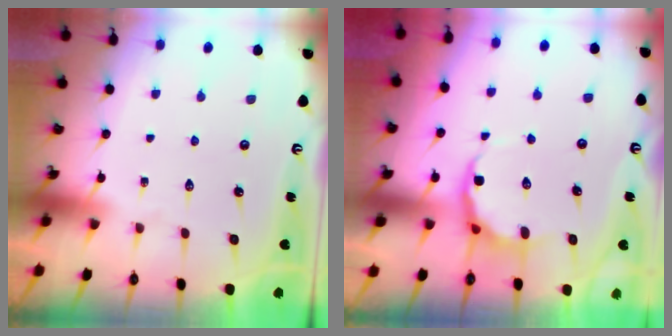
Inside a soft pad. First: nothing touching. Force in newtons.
{"total": 7.5, "press": 7.2, "slide": 2.2}